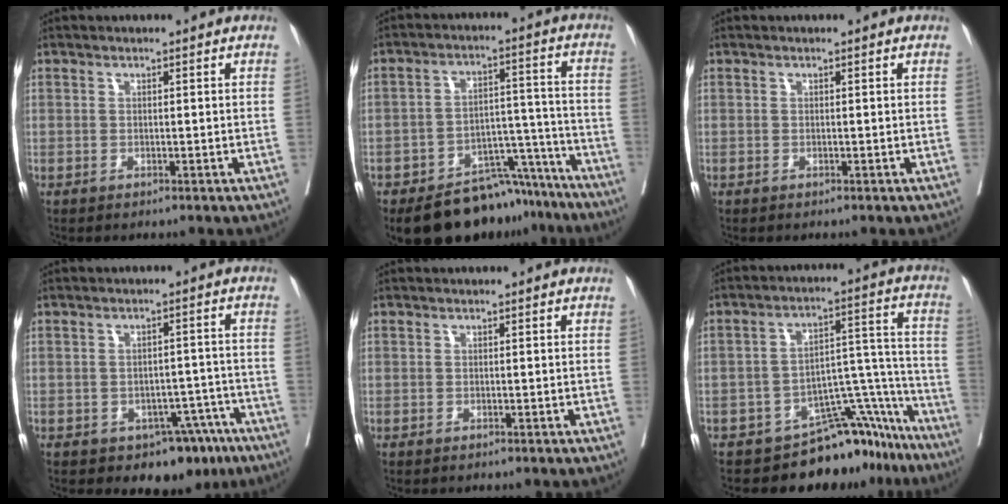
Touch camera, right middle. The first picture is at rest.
{"total": 14.1, "force": [-11.7, 6.0, 5.1], "torque": [-0.050, 0.038, -0.170]}
{"total": 0.0}
{"total": 7.5, "force": [-4.9, 4.6, 3.3], "torque": [-0.017, 0.020, -0.060]}
{"total": 0.0}
{"total": 11.8, "force": [-10.5, 4.3, 3.3], "torque": [-0.001, 0.079, -0.152]}